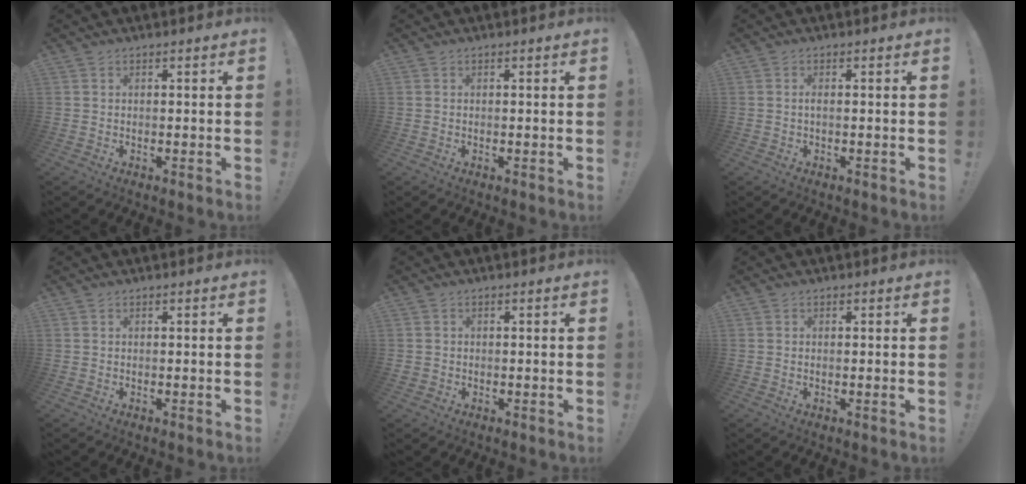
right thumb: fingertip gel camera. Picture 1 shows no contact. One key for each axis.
{"total": 0.0}
{"total": 1.2, "fx": -0.3, "fy": 0.2, "fz": 1.1, "tx": -0.022, "ty": 0.002, "tz": -0.006}
{"total": 0.0}
{"total": 1.4, "fx": -0.3, "fy": 1.2, "fz": 0.5, "tx": -0.007, "ty": 0.004, "tz": -0.005}
{"total": 0.6, "fx": 0.0, "fy": -0.1, "fz": 0.6, "tx": -0.013, "ty": 0.001, "tz": 0.000}